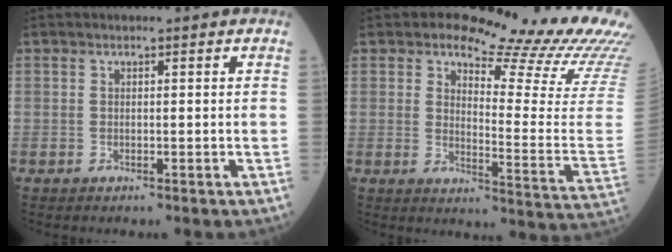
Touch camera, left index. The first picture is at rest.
{"total": 18.1, "force": [16.7, 1.4, 6.8], "torque": [-0.094, -0.116, 0.178]}